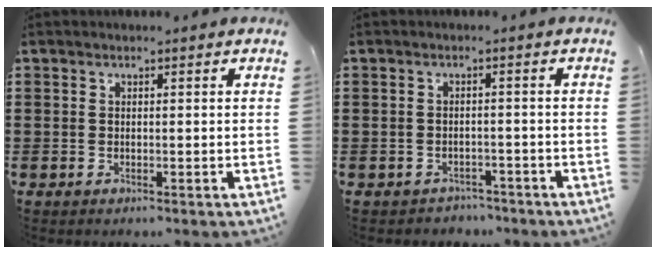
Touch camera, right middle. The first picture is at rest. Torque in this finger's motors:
{"motor_torque": [0.20, -0.06, -0.03, 0.00]}